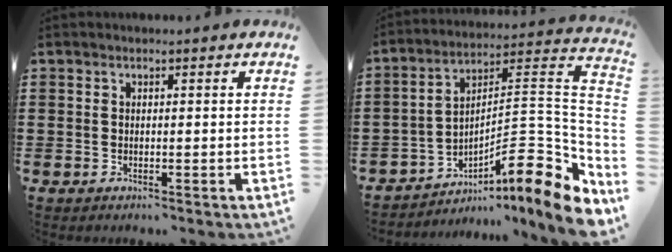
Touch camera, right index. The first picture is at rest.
{"total": 11.6, "force": [-5.8, 2.5, 9.7], "torque": [-0.122, -0.022, -0.115]}